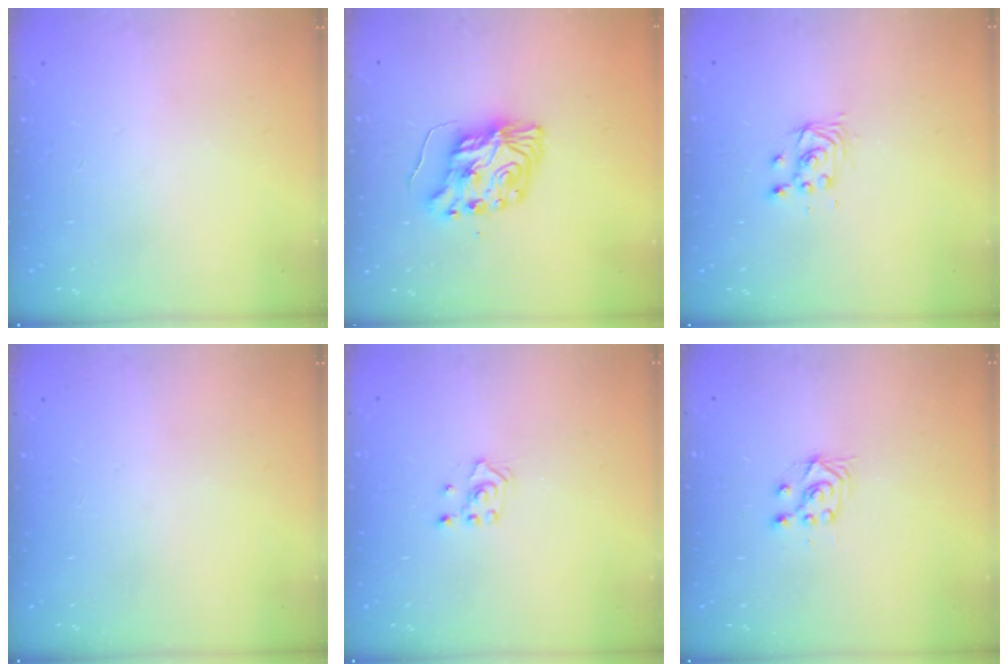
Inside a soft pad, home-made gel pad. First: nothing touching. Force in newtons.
{"total": 8.5, "press": 8.5, "slide": 0.6}
{"total": 2.9, "press": 2.9, "slide": 0.1}
{"total": 0.0}
{"total": 2.4, "press": 2.2, "slide": 0.8}
{"total": 4.0, "press": 3.8, "slide": 1.1}